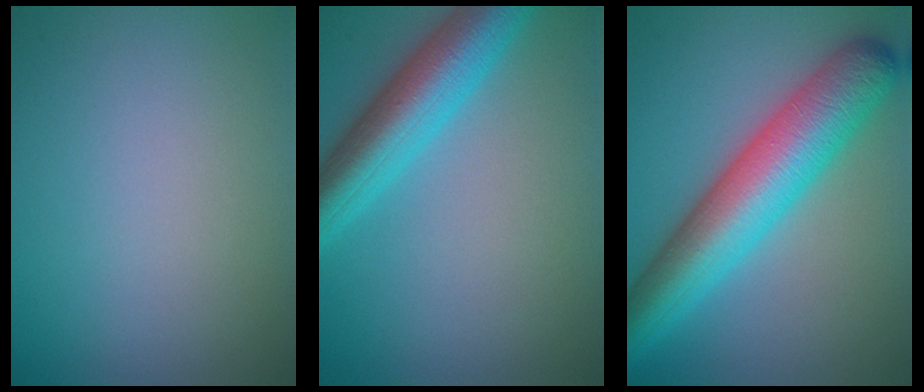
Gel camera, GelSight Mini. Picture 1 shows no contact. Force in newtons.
{"total": 6.9, "press": 6.9, "slide": 0.2}
{"total": 9.6, "press": 9.6, "slide": 0.1}